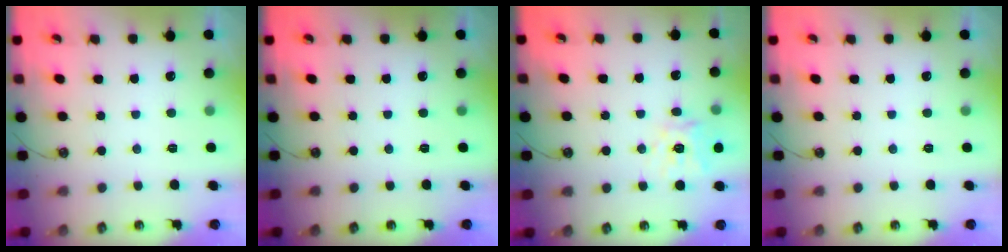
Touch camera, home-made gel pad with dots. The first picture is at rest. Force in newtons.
{"total": 0.0}
{"total": 12.7, "press": 12.6, "slide": 1.5}
{"total": 0.0}